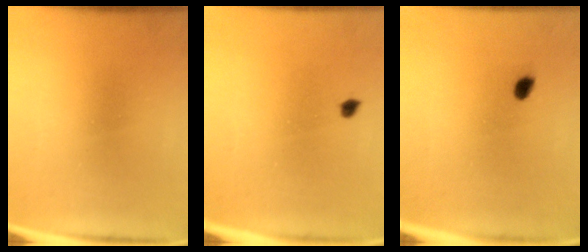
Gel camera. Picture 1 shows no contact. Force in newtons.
{"total": 1.1}
{"total": 1.6}